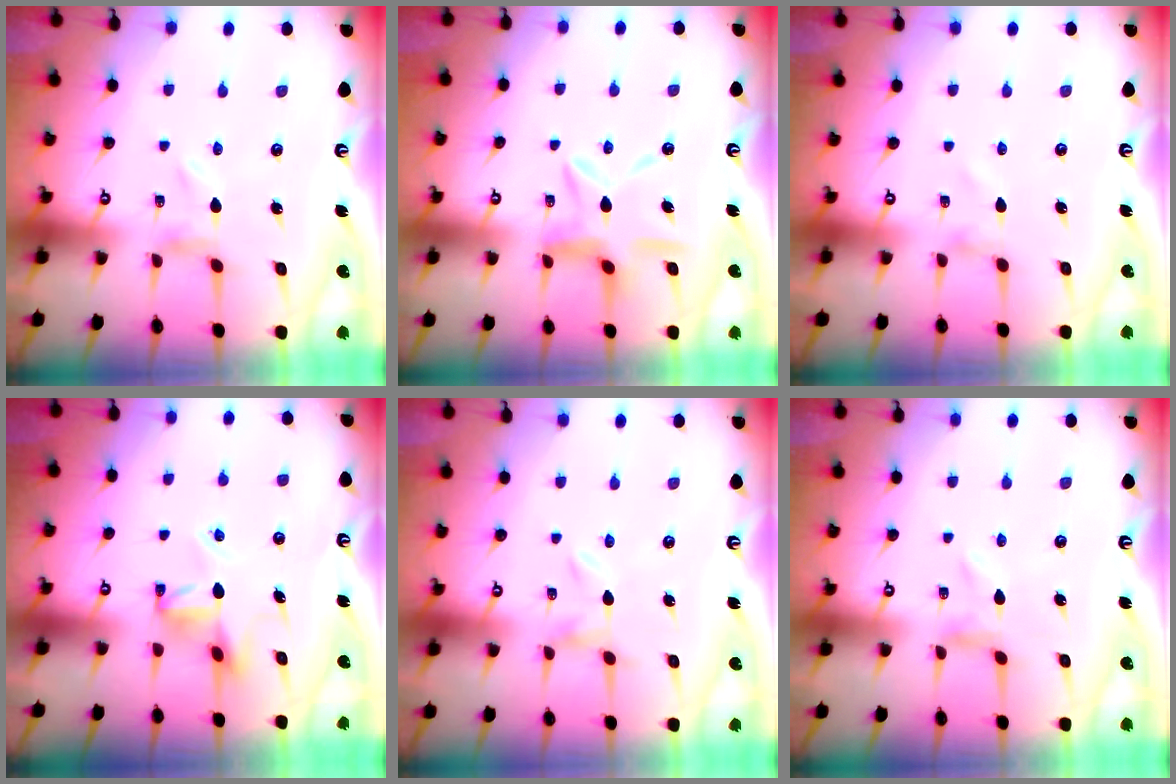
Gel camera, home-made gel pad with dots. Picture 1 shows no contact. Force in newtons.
{"total": 9.9, "press": 9.9, "slide": 0.9}
{"total": 1.0, "press": 1.0, "slide": 0.1}
{"total": 7.2, "press": 7.1, "slide": 1.1}
{"total": 0.0}
{"total": 0.0}